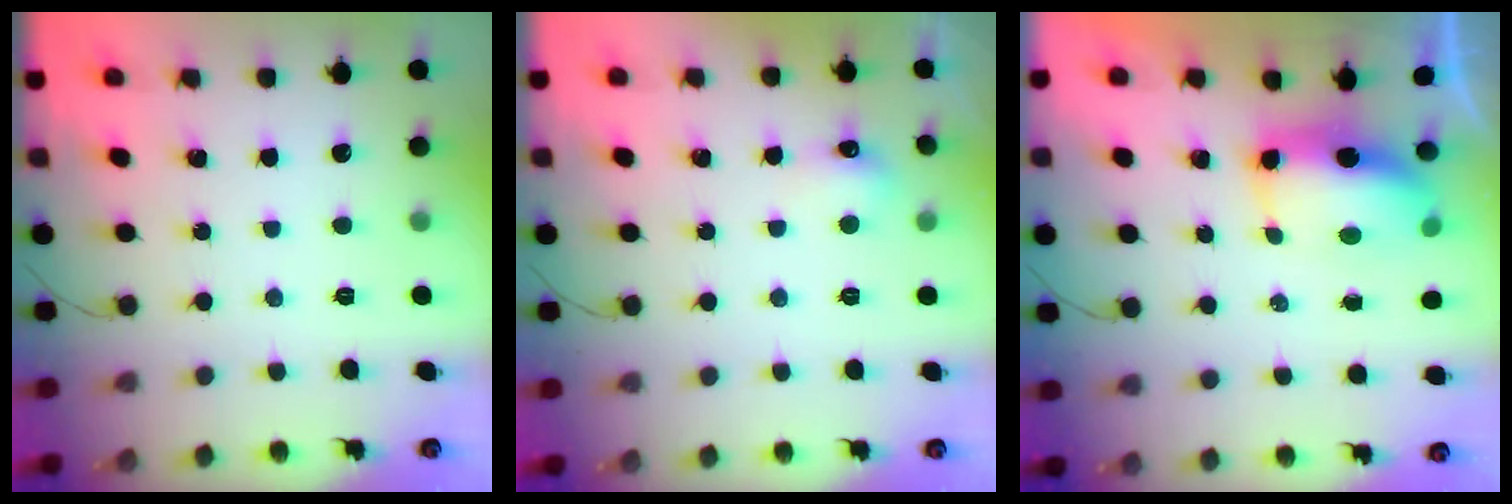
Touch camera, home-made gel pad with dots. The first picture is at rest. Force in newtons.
{"total": 5.4, "press": 5.2, "slide": 1.5}
{"total": 8.8, "press": 8.7, "slide": 1.4}